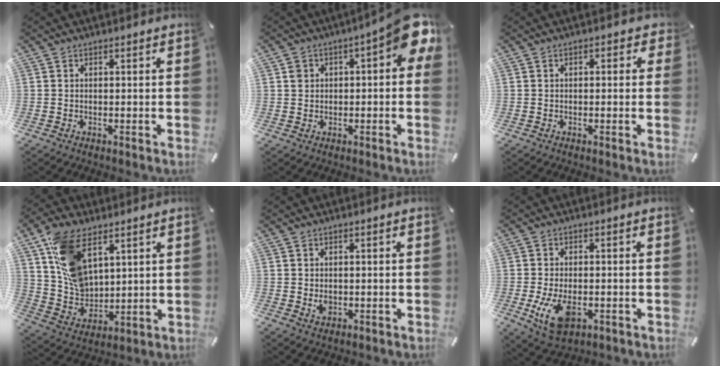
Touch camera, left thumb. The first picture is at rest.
{"total": 8.3, "force": [2.3, 4.8, 6.4], "torque": [-0.073, -0.011, 0.034]}
{"total": 1.4, "force": [-0.3, 1.1, 0.8], "torque": [-0.008, 0.003, -0.009]}
{"total": 14.1, "force": [6.8, 8.8, 8.6], "torque": [-0.186, -0.015, 0.133]}
{"total": 1.7, "force": [0.1, 1.5, 0.8], "torque": [-0.009, 0.000, 0.001]}
{"total": 8.2, "force": [-2.1, 5.1, 6.1], "torque": [-0.135, -0.006, -0.038]}